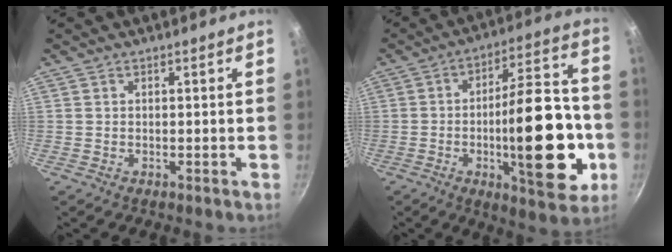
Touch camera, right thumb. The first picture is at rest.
{"total": 23.4, "force": [-5.4, 8.2, 21.2], "torque": [-0.281, 0.033, -0.075]}